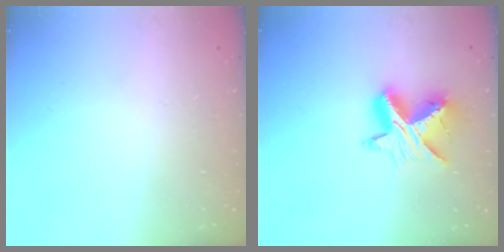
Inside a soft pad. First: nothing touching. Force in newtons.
{"total": 10.2, "press": 10.2, "slide": 0.8}